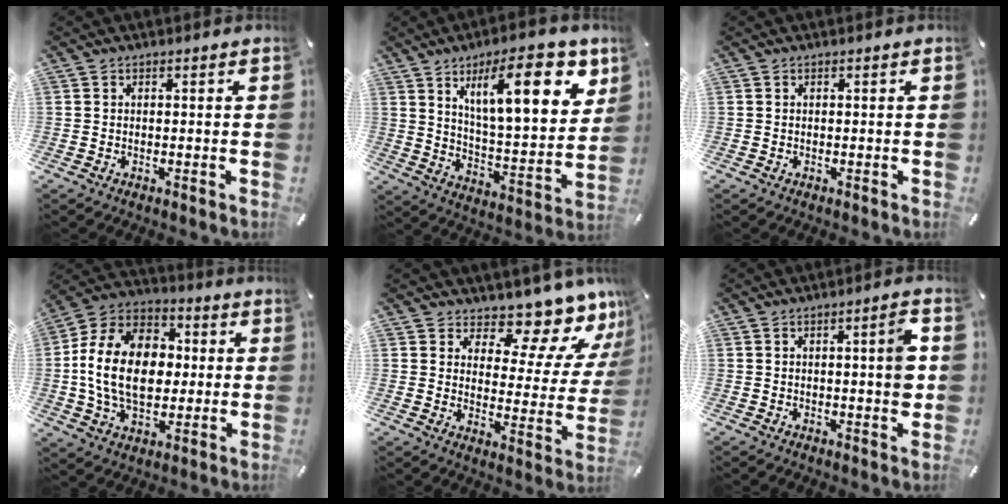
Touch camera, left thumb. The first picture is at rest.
{"total": 20.1, "force": [10.4, 7.1, 15.7], "torque": [-0.236, -0.042, 0.160]}
{"total": 0.0}
{"total": 17.6, "force": [-1.1, 12.9, 11.9], "torque": [-0.257, 0.024, -0.020]}
{"total": 10.6, "force": [9.5, 3.5, 3.2], "torque": [-0.035, -0.099, 0.160]}
{"total": 6.0, "force": [0.3, 1.3, 5.8], "torque": [-0.080, -0.003, -0.002]}